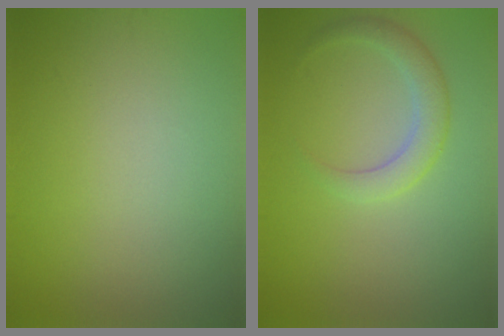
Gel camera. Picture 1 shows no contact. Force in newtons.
{"total": 2.6, "press": 2.6, "slide": 0.2}